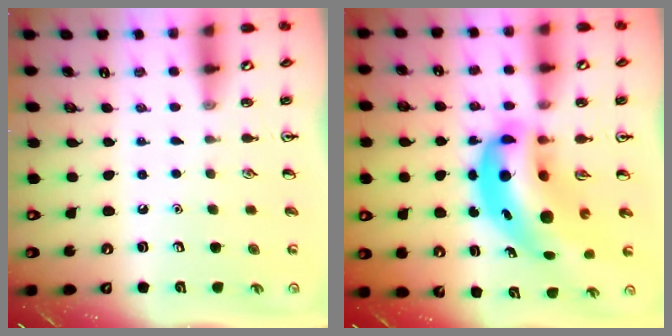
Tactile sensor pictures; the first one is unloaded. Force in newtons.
{"total": 15.8, "press": 15.0, "slide": 4.9}